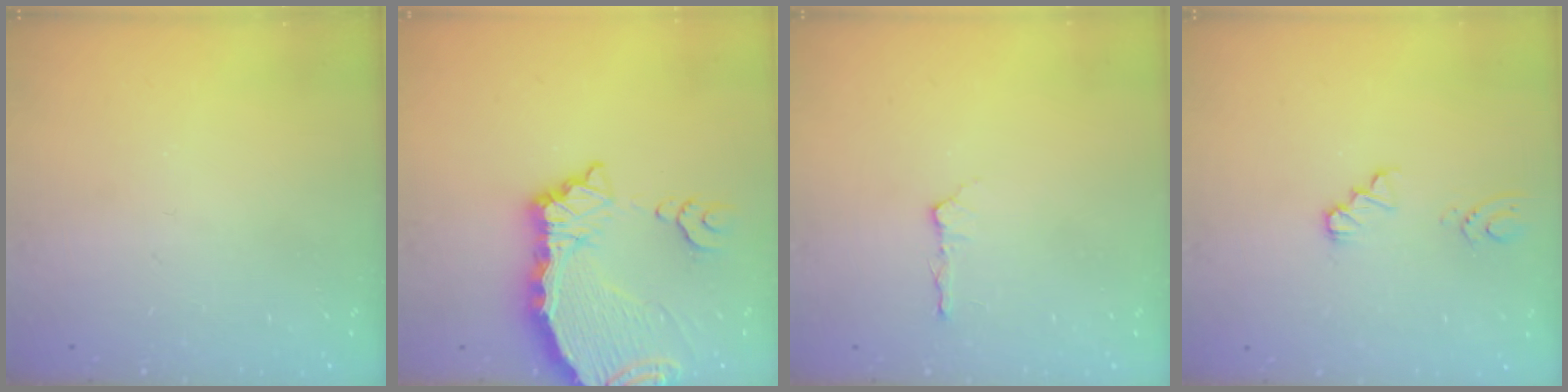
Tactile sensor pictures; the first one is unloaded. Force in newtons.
{"total": 11.6, "press": 11.5, "slide": 1.4}
{"total": 2.9, "press": 2.4, "slide": 1.6}
{"total": 1.8, "press": 1.8, "slide": 0.2}